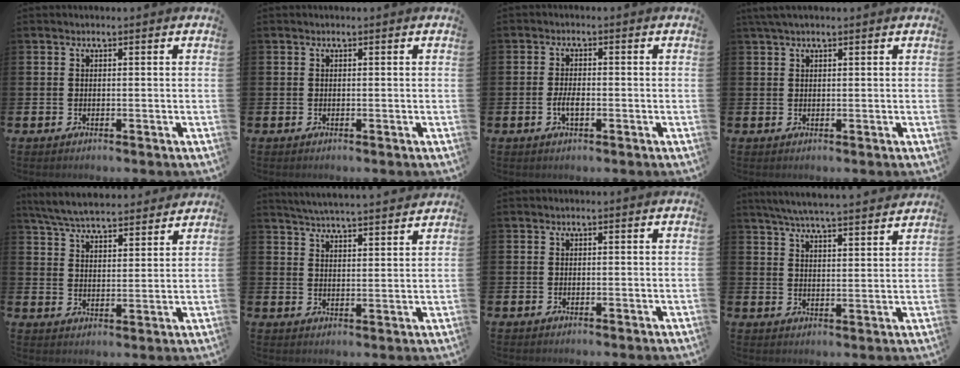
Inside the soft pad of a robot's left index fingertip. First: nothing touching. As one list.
[{"total": 0.0}, {"total": 2.4, "force": [-0.6, 1.1, 2.1], "torque": [-0.033, 0.000, -0.013]}, {"total": 1.9, "force": [1.5, 0.4, 1.1], "torque": [-0.018, 0.004, 0.025]}, {"total": 6.5, "force": [6.3, 1.0, 1.5], "torque": [-0.055, -0.032, 0.112]}, {"total": 5.2, "force": [5.1, -0.3, 0.5], "torque": [-0.031, -0.031, 0.092]}, {"total": 0.0}, {"total": 6.2, "force": [6.0, -0.2, 1.5], "torque": [-0.046, -0.038, 0.106]}]